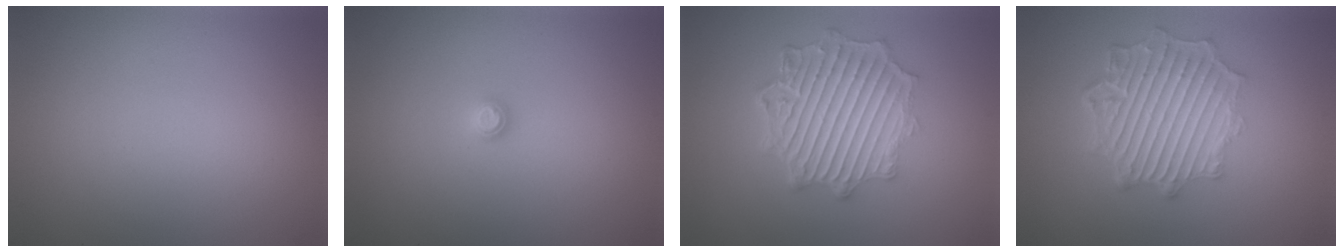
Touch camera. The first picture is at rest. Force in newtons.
{"total": 0.8, "press": 0.8, "slide": 0.1}
{"total": 7.1, "press": 5.3, "slide": 4.7}
{"total": 7.0, "press": 5.1, "slide": 4.8}